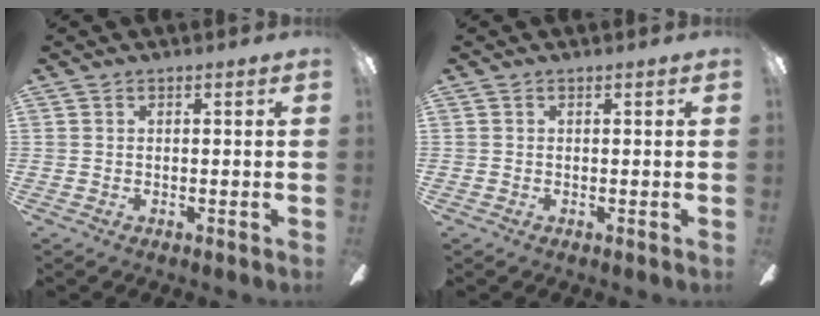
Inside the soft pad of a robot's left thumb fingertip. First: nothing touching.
{"total": 0.0}